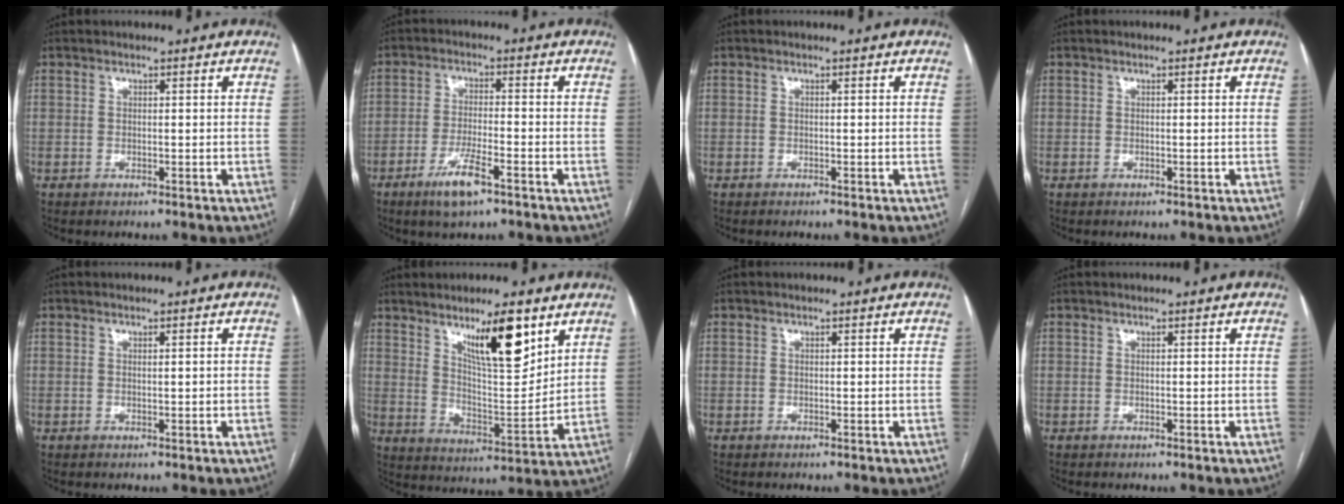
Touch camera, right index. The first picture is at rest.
{"total": 6.4, "force": [-4.0, 0.9, 5.0], "torque": [-0.100, -0.008, -0.070]}
{"total": 0.0}
{"total": 0.0}
{"total": 0.6, "force": [0.0, 0.0, 0.6], "torque": [-0.010, 0.000, 0.003]}
{"total": 12.3, "force": [7.2, 2.4, 9.7], "torque": [-0.159, -0.007, 0.126]}
{"total": 0.0}
{"total": 0.0}